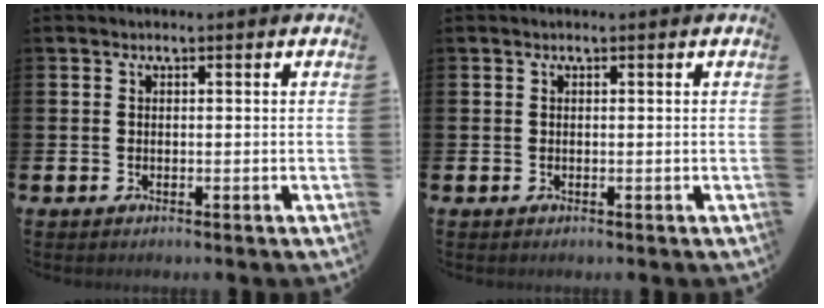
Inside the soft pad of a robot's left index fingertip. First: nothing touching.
{"total": 0.0}